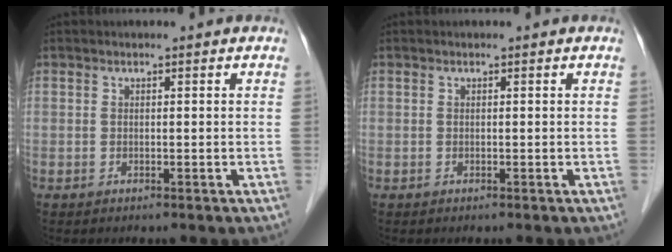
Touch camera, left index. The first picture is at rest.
{"total": 0.0}